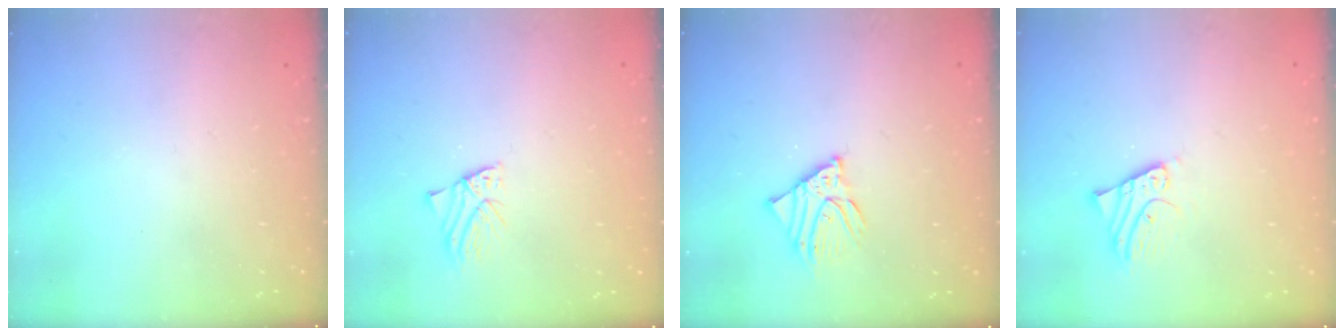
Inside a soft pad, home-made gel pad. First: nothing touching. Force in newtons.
{"total": 1.6, "press": 1.6, "slide": 0.1}
{"total": 6.1, "press": 6.1, "slide": 0.6}
{"total": 3.2, "press": 3.2, "slide": 0.2}